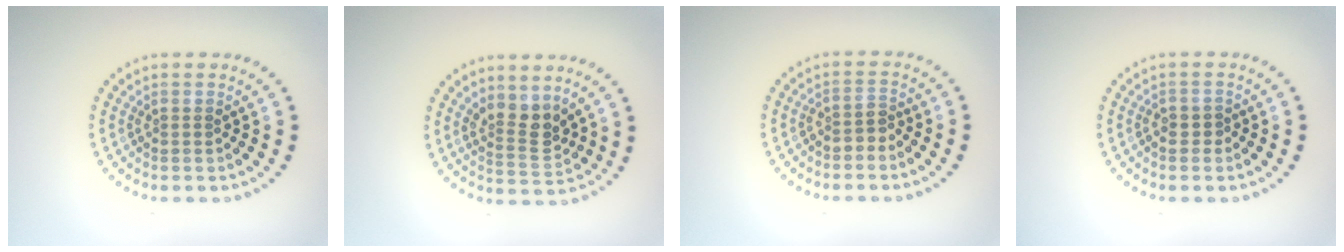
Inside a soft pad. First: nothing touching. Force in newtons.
{"total": 3.0, "press": 2.6, "slide": 1.5}
{"total": 1.4, "press": 1.2, "slide": 0.8}
{"total": 0.9, "press": 0.8, "slide": 0.5}